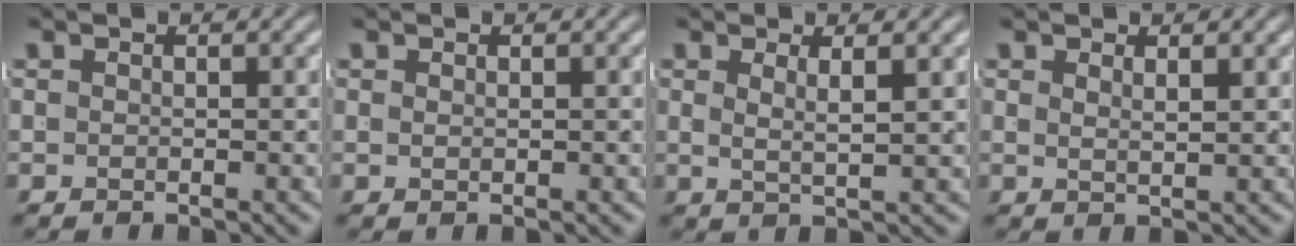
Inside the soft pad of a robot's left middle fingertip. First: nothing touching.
{"total": 0.8, "force": [0.2, -0.8, 0.0], "torque": [0.009, -0.003, 0.009]}
{"total": 1.9, "force": [0.9, -0.7, 1.6], "torque": [-0.022, -0.010, 0.024]}
{"total": 1.5, "force": [0.9, -1.1, 0.5], "torque": [0.000, -0.010, 0.026]}